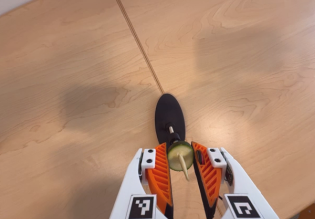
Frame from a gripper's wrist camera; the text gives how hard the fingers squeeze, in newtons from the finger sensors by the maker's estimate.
{"total": 9.9, "left": 9.9, "right": 9.9}